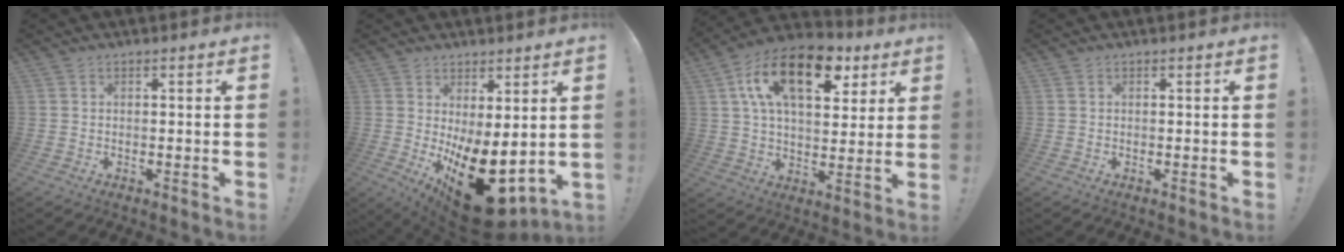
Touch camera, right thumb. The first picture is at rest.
{"total": 17.3, "force": [-4.6, 7.7, 14.8], "torque": [-0.184, 0.012, -0.053]}
{"total": 19.3, "force": [8.4, 10.1, 14.2], "torque": [-0.221, -0.024, 0.146]}
{"total": 0.0}